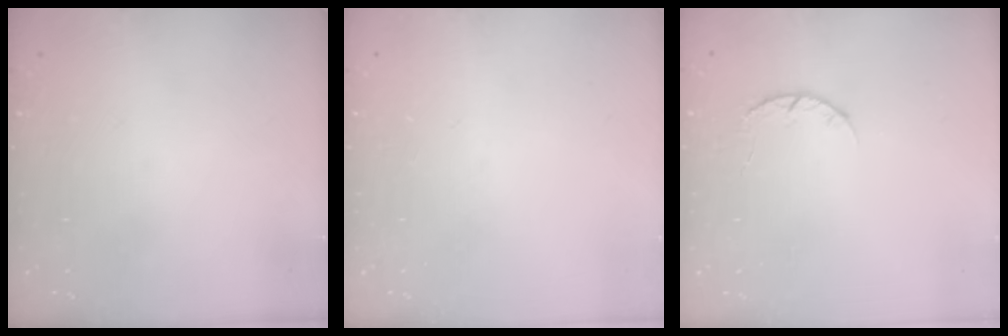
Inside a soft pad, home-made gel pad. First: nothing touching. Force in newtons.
{"total": 0.0}
{"total": 3.4, "press": 3.4, "slide": 0.5}